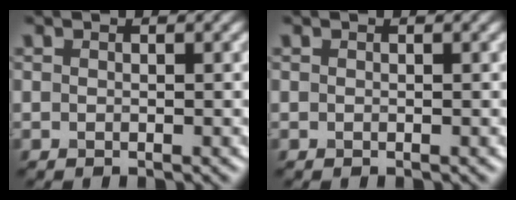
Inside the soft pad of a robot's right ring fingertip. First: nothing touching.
{"total": 0.0}